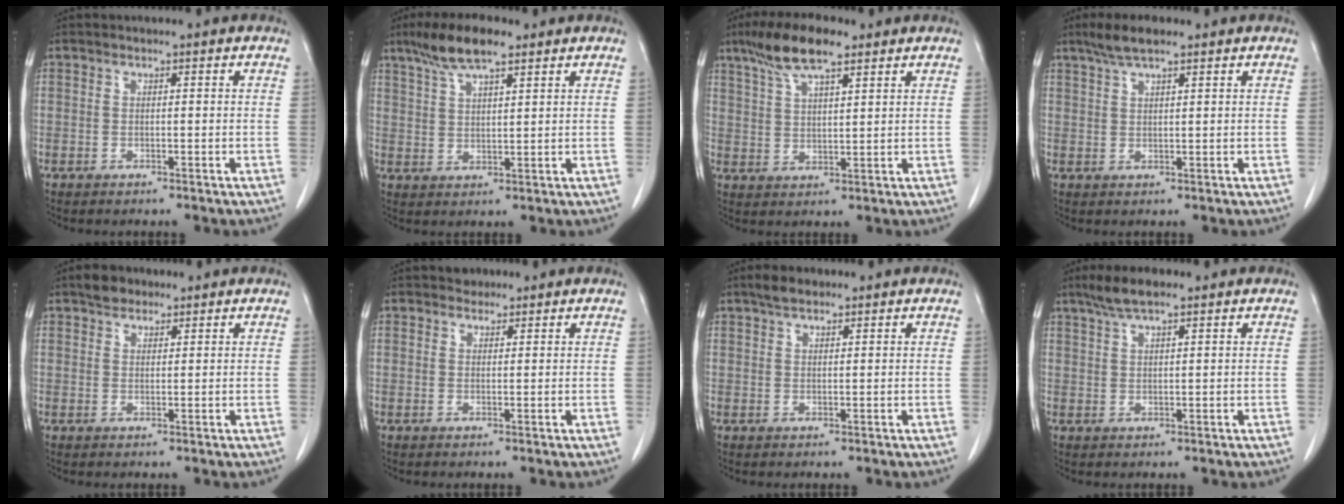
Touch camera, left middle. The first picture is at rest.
{"total": 7.9, "force": [5.6, 1.6, 5.3], "torque": [-0.109, 0.014, 0.104]}
{"total": 9.1, "force": [6.3, 2.0, 6.2], "torque": [-0.125, 0.016, 0.115]}
{"total": 4.5, "force": [3.3, 0.8, 3.0], "torque": [-0.065, 0.012, 0.064]}
{"total": 3.0, "force": [2.3, 1.7, 1.0], "torque": [-0.020, 0.009, 0.037]}
{"total": 1.5, "force": [1.2, 0.9, 0.0], "torque": [0.001, 0.002, 0.016]}
{"total": 2.8, "force": [2.2, 1.1, 1.4], "torque": [-0.030, 0.008, 0.037]}
{"total": 4.9, "force": [3.6, 0.9, 3.2], "torque": [-0.070, 0.012, 0.069]}